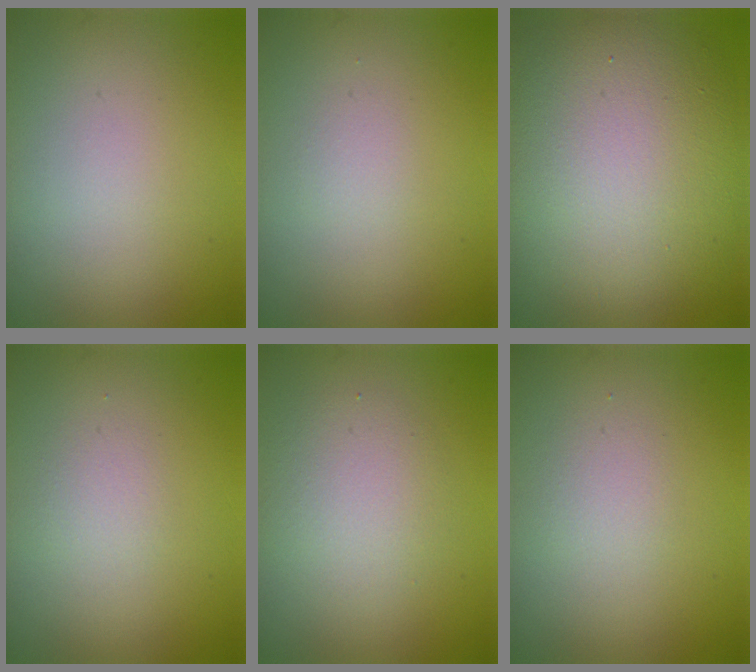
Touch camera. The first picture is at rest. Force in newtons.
{"total": 0.6, "press": 0.6, "slide": 0.0}
{"total": 13.8, "press": 13.8, "slide": 0.7}
{"total": 1.1, "press": 1.1, "slide": 0.0}
{"total": 2.9, "press": 2.9, "slide": 0.4}
{"total": 1.3, "press": 1.2, "slide": 0.1}